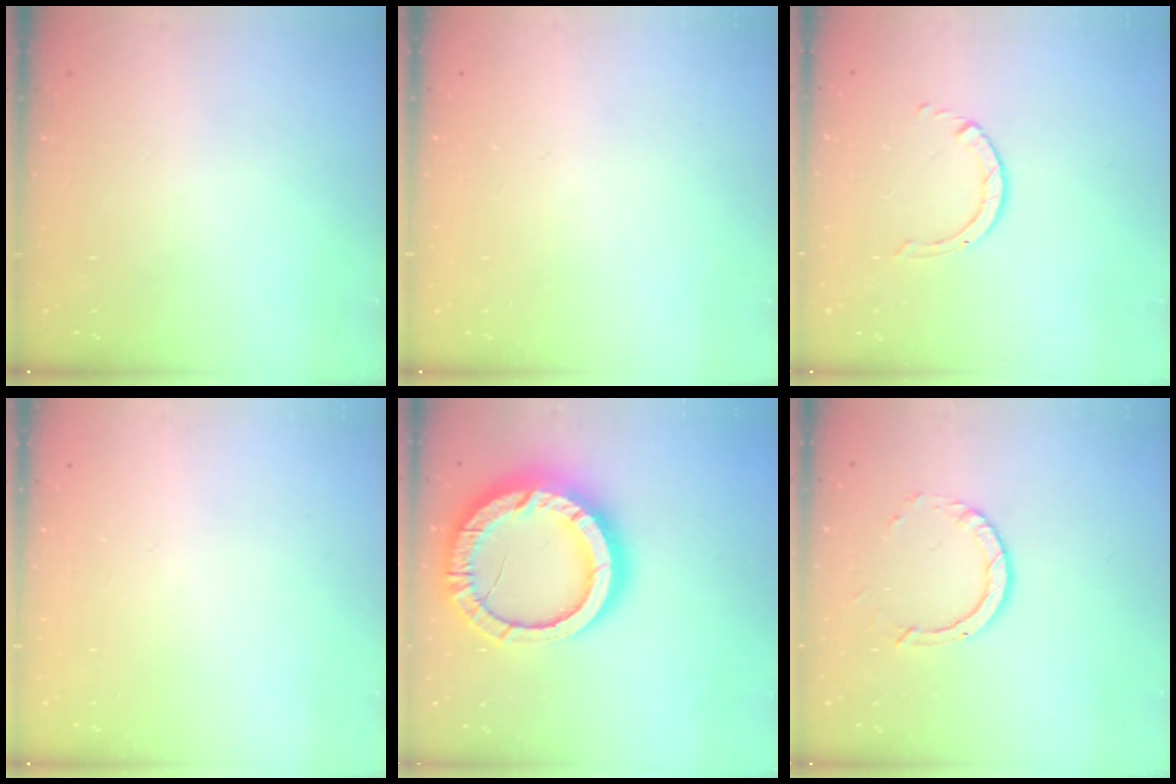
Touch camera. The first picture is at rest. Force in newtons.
{"total": 0.0}
{"total": 1.7, "press": 1.7, "slide": 0.1}
{"total": 0.0}
{"total": 22.5, "press": 22.4, "slide": 2.0}
{"total": 4.7, "press": 4.7, "slide": 0.4}